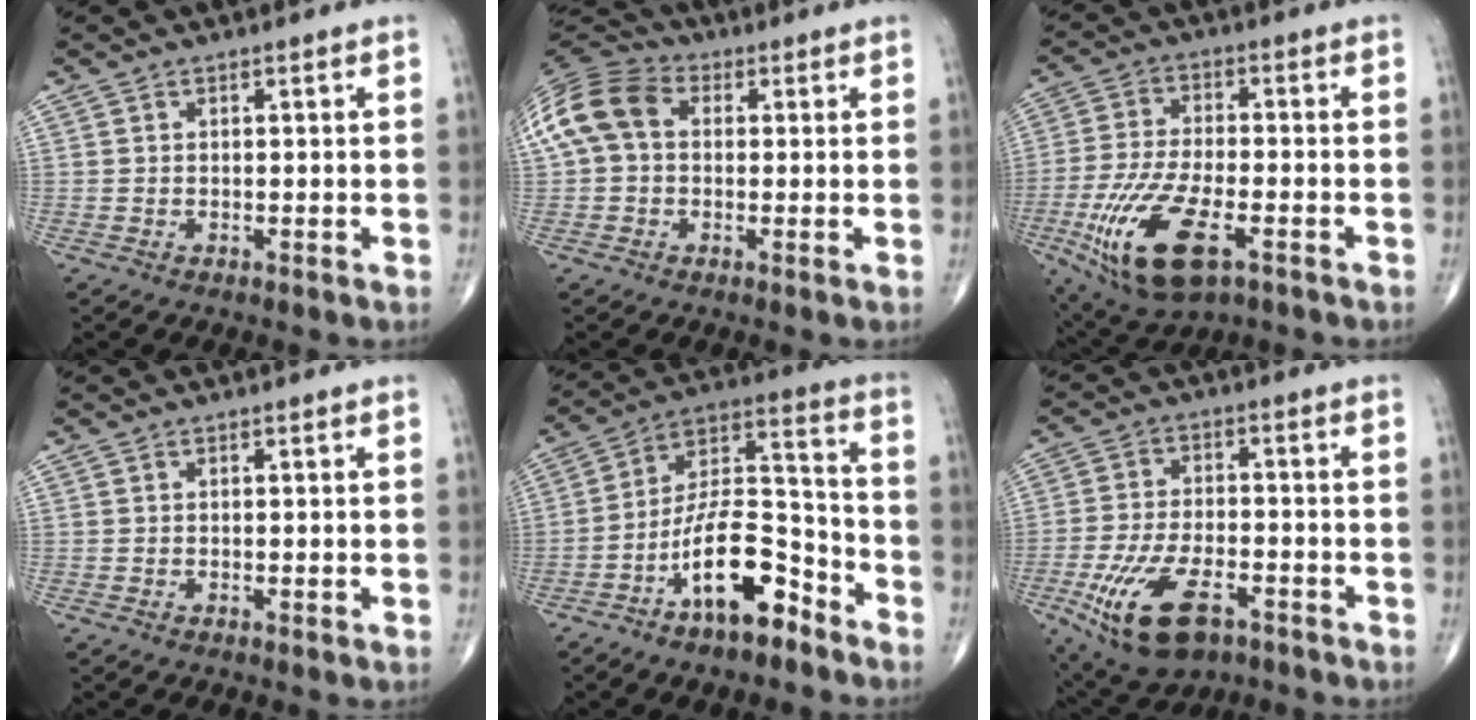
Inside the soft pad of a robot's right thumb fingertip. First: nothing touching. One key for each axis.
{"total": 11.9, "fx": 1.5, "fy": 8.7, "fz": 7.9, "tx": -0.161, "ty": 0.037, "tz": 0.019}
{"total": 16.7, "fx": -6.7, "fy": 6.9, "fz": 13.7, "tx": -0.283, "ty": 0.004, "tz": -0.112}
{"total": 0.0}
{"total": 15.7, "fx": -8.9, "fy": 6.4, "fz": 11.2, "tx": -0.184, "ty": 0.078, "tz": -0.162}
{"total": 14.8, "fx": -6.9, "fy": 7.1, "fz": 10.9, "tx": -0.211, "ty": 0.012, "tz": -0.113}